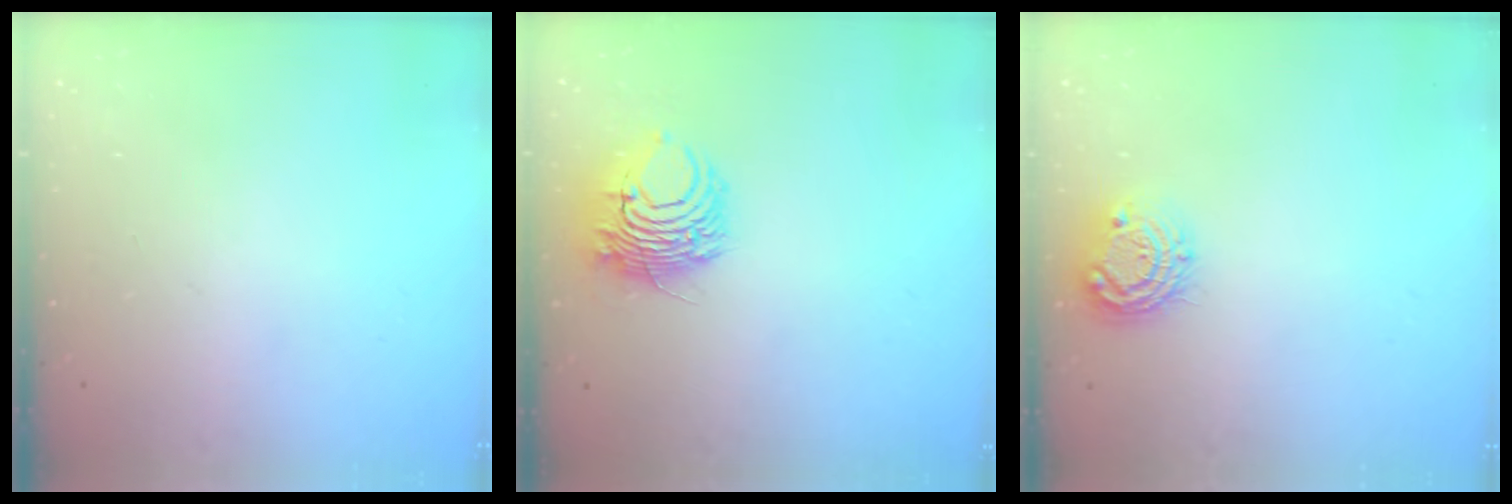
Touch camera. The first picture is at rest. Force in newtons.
{"total": 8.5, "press": 8.4, "slide": 1.4}
{"total": 9.2, "press": 9.2, "slide": 0.4}